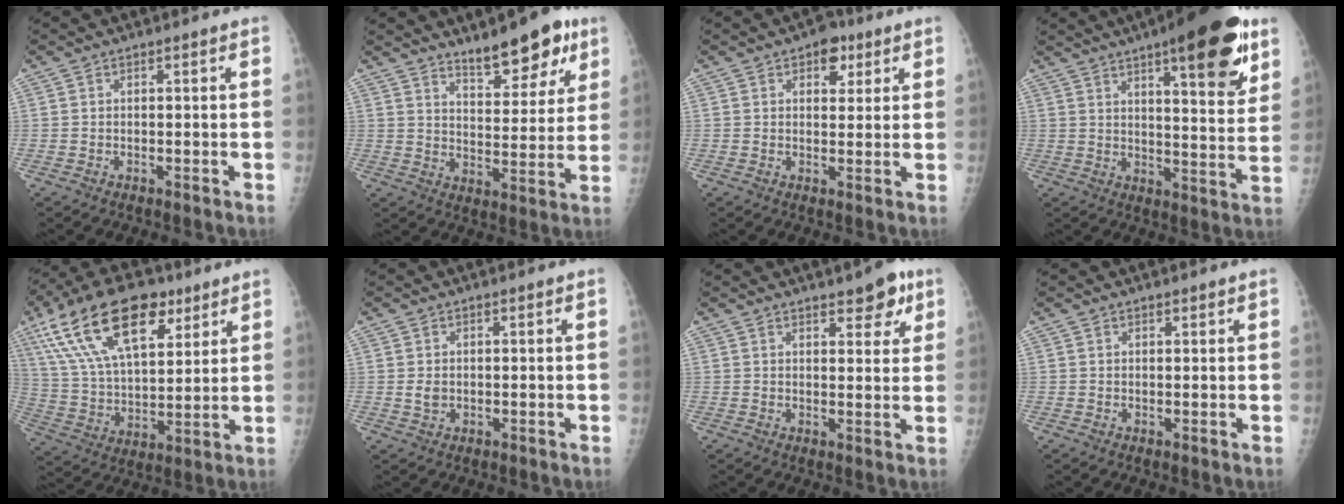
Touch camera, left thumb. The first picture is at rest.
{"total": 12.3, "force": [8.5, 4.6, 7.7], "torque": [-0.074, -0.047, 0.130]}
{"total": 5.1, "force": [2.7, 3.4, 2.8], "torque": [-0.008, -0.007, 0.032]}
{"total": 19.2, "force": [10.8, 5.2, 15.0], "torque": [-0.181, -0.045, 0.150]}
{"total": 22.9, "force": [12.3, 11.2, 15.8], "torque": [-0.272, -0.019, 0.223]}
{"total": 1.8, "force": [0.1, 1.4, 1.1], "torque": [-0.016, -0.003, 0.008]}
{"total": 6.0, "force": [3.7, 2.5, 4.0], "torque": [-0.026, -0.018, 0.045]}
{"total": 0.7, "force": [0.6, 0.3, 0.1], "torque": [0.004, -0.006, 0.008]}